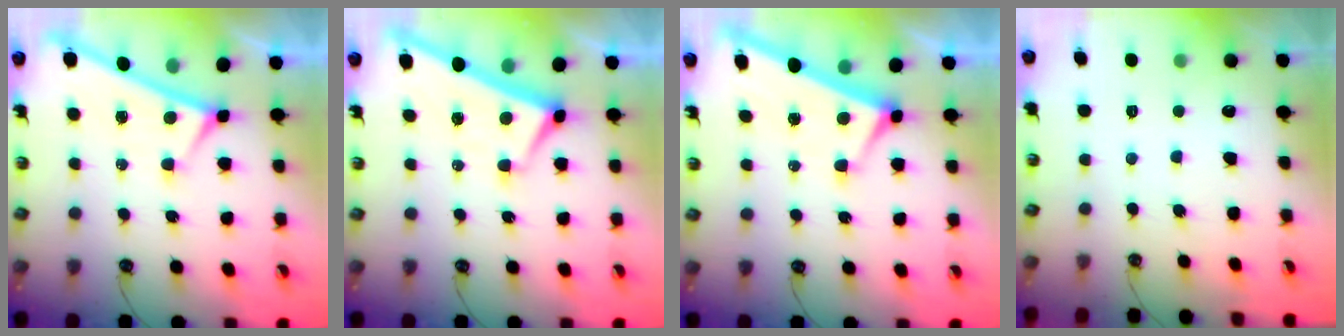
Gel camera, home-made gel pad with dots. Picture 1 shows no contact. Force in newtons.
{"total": 3.6, "press": 3.6, "slide": 0.6}
{"total": 3.0, "press": 2.9, "slide": 0.9}
{"total": 0.0}